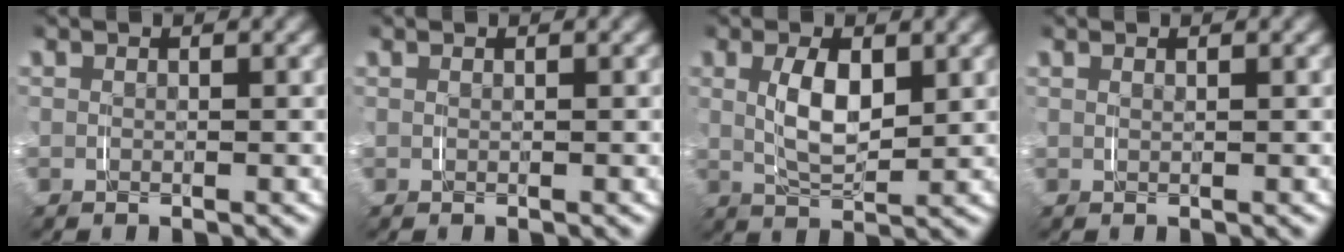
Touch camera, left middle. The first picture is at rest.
{"total": 0.0}
{"total": 4.1, "force": [0.8, 1.8, 3.6], "torque": [-0.068, -0.007, 0.018]}
{"total": 0.5, "force": [0.5, -0.1, 0.2], "torque": [-0.002, 0.000, 0.009]}